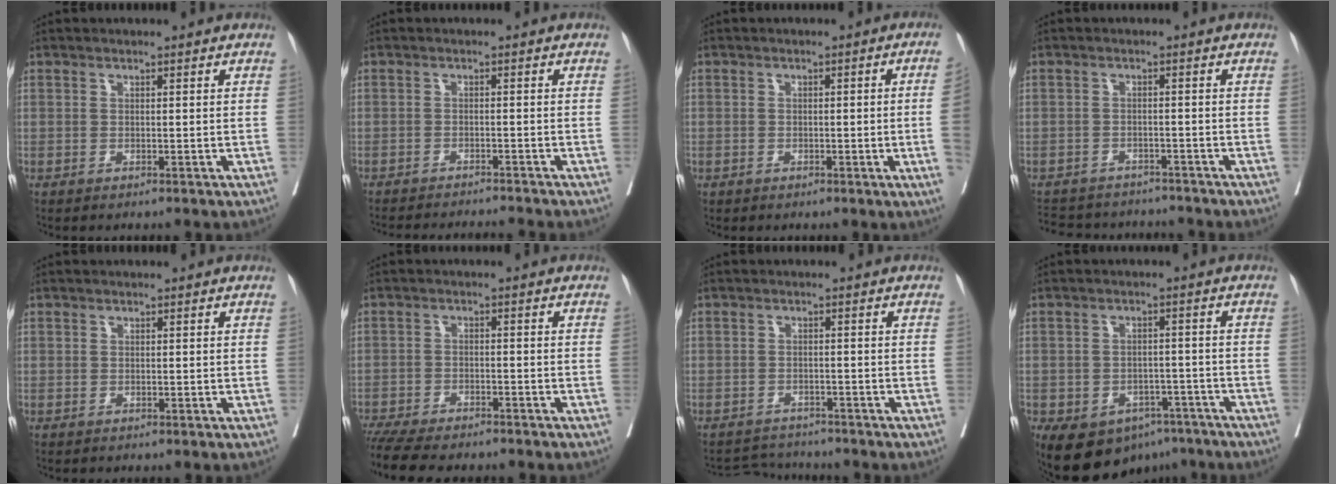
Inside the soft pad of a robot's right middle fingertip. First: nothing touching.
{"total": 10.8, "force": [-10.2, 0.1, 3.6], "torque": [-0.037, -0.014, -0.134]}
{"total": 4.5, "force": [-0.6, -0.6, 4.4], "torque": [-0.055, 0.004, -0.002]}
{"total": 10.1, "force": [-9.3, 3.6, 1.9], "torque": [-0.036, 0.014, -0.121]}
{"total": 0.5, "force": [0.3, 0.4, -0.1], "torque": [0.006, 0.004, 0.006]}
{"total": 11.7, "force": [-10.2, 2.1, 5.3], "torque": [-0.081, -0.013, -0.153]}
{"total": 3.5, "force": [-3.5, 0.2, -0.7], "torque": [0.012, -0.005, -0.055]}
{"total": 14.5, "force": [-8.9, 9.3, 6.6], "torque": [-0.141, 0.000, -0.116]}